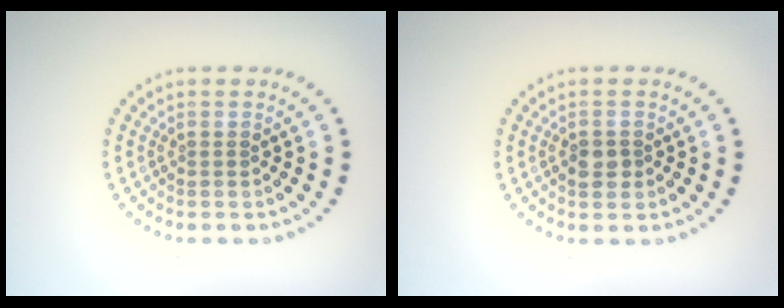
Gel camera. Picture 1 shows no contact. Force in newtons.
{"total": 1.6, "press": 1.6, "slide": 0.3}